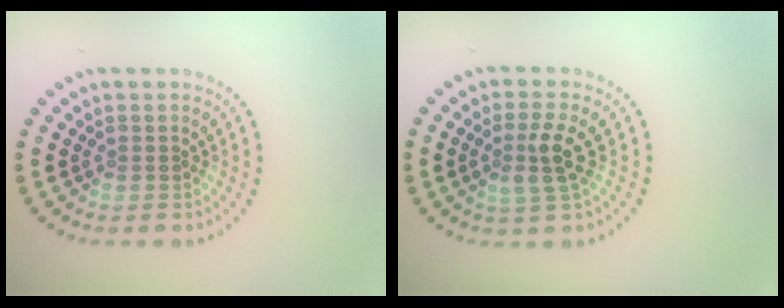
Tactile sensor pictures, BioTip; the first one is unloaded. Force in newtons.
{"total": 2.7, "press": 2.4, "slide": 1.3}